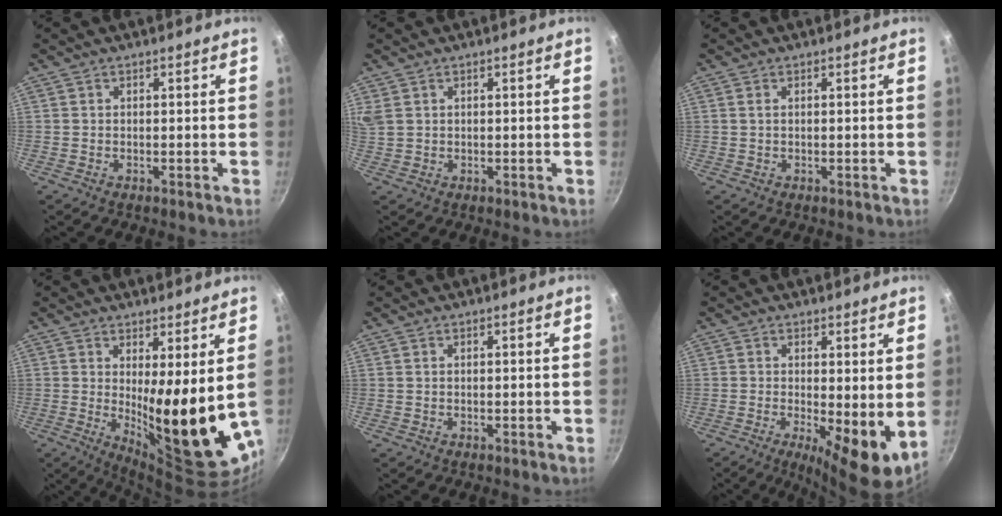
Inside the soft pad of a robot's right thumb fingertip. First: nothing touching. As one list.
[{"total": 3.9, "force": [1.6, 2.9, 2.1], "torque": [-0.042, 0.005, 0.038]}, {"total": 0.8, "force": [0.2, 0.4, 0.6], "torque": [-0.012, 0.001, 0.003]}, {"total": 15.2, "force": [2.1, 3.8, 14.5], "torque": [-0.190, -0.052, 0.045]}, {"total": 0.0}, {"total": 8.7, "force": [-0.1, 2.8, 8.3], "torque": [-0.115, -0.019, 0.002]}]